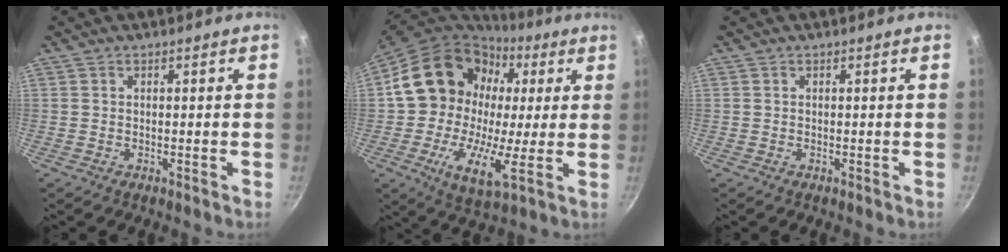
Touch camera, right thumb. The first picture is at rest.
{"total": 23.1, "force": [3.9, 16.0, 16.2], "torque": [-0.253, 0.014, 0.047]}
{"total": 0.0}